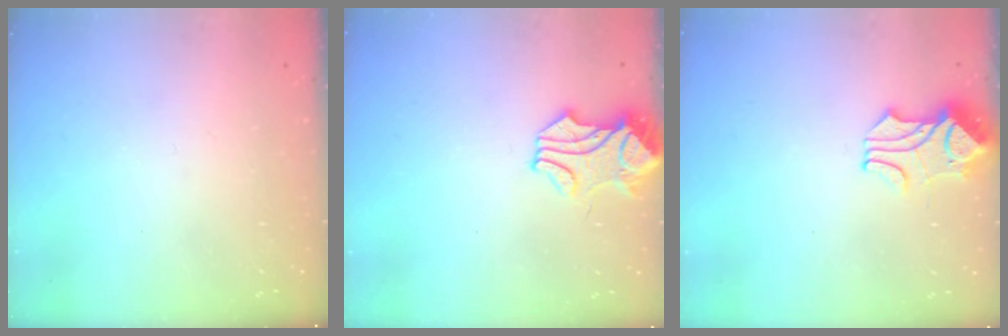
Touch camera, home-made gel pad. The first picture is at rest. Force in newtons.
{"total": 1.8, "press": 1.7, "slide": 0.5}
{"total": 1.6, "press": 1.2, "slide": 1.0}